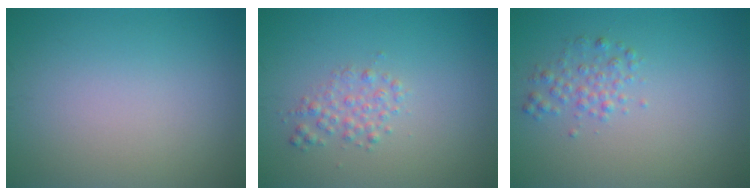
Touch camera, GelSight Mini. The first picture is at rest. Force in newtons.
{"total": 1.7, "press": 1.7, "slide": 0.0}
{"total": 1.7, "press": 1.7, "slide": 0.0}